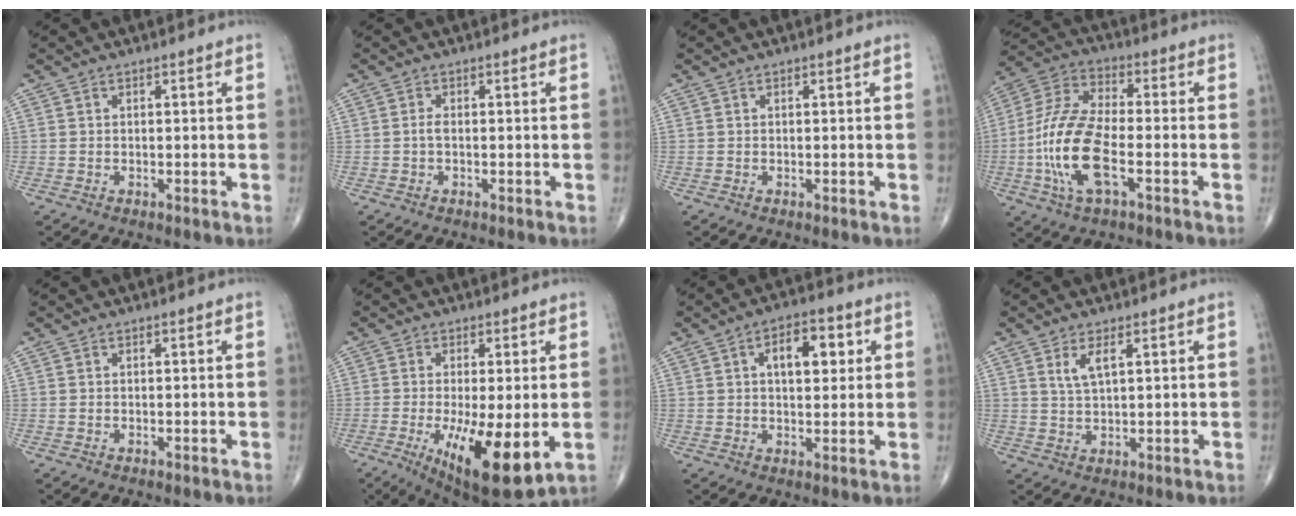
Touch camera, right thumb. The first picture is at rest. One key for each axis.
{"total": 1.0, "fx": -0.2, "fy": 0.4, "fz": 0.9, "tx": -0.021, "ty": 0.001, "tz": -0.006}
{"total": 0.0}
{"total": 15.4, "fx": -4.1, "fy": 6.1, "fz": 13.6, "tx": -0.292, "ty": 0.020, "tz": -0.081}
{"total": 0.0}
{"total": 14.3, "fx": -3.6, "fy": 4.3, "fz": 13.2, "tx": -0.220, "ty": -0.028, "tz": -0.042}
{"total": 8.3, "fx": 2.4, "fy": 4.3, "fz": 6.8, "tx": -0.077, "ty": 0.004, "tz": 0.032}
{"total": 3.7, "fx": 1.7, "fy": 1.1, "fz": 3.0, "tx": -0.062, "ty": -0.008, "tz": 0.038}